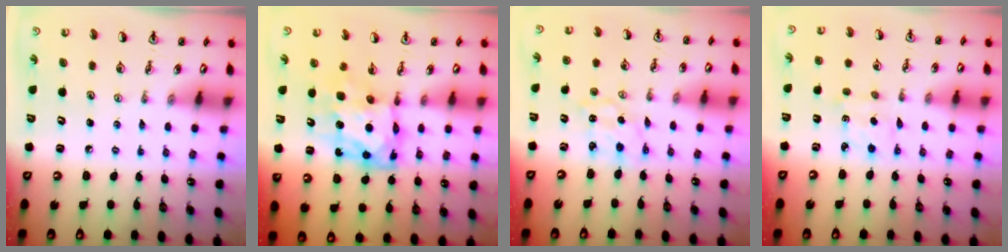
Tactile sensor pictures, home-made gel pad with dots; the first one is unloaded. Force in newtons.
{"total": 9.7, "press": 9.6, "slide": 1.0}
{"total": 1.5, "press": 1.5, "slide": 0.1}
{"total": 3.0, "press": 2.9, "slide": 0.6}